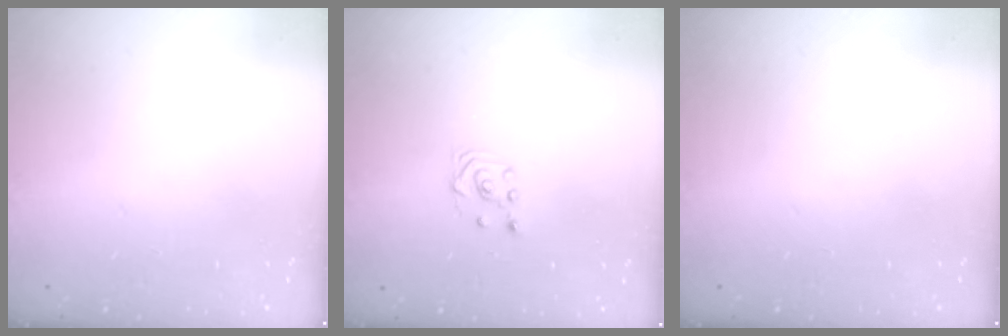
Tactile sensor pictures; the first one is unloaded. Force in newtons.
{"total": 2.9, "press": 2.6, "slide": 1.4}
{"total": 0.0}